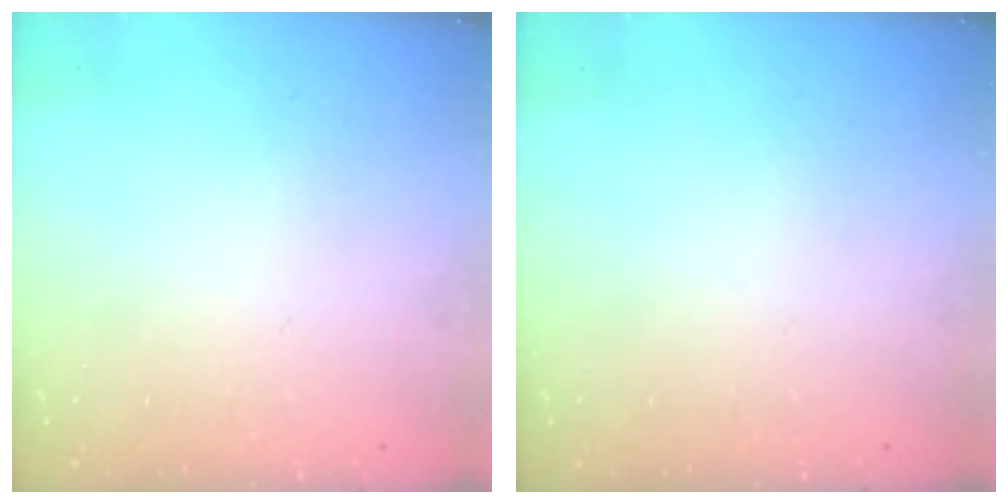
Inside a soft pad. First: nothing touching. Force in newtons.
{"total": 0.0}